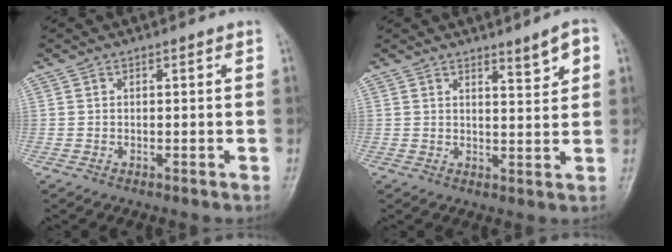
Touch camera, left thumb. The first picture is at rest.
{"total": 4.5, "force": [2.6, 1.0, 3.5], "torque": [-0.042, -0.020, 0.041]}